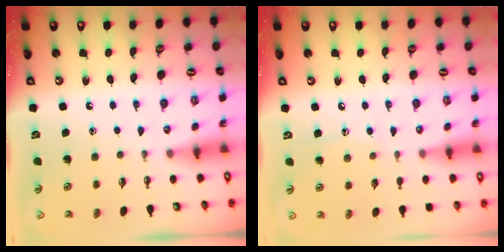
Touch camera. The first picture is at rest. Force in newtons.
{"total": 5.5, "press": 5.5, "slide": 0.6}